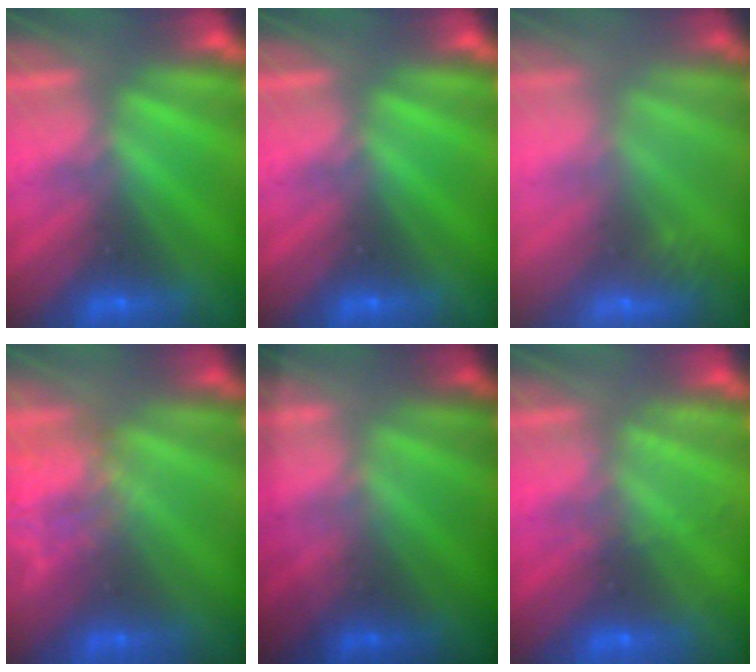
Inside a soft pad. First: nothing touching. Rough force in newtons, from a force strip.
{"total": 0.0}
{"total": 2.3}
{"total": 4.7}
{"total": 1.9}
{"total": 1.7}